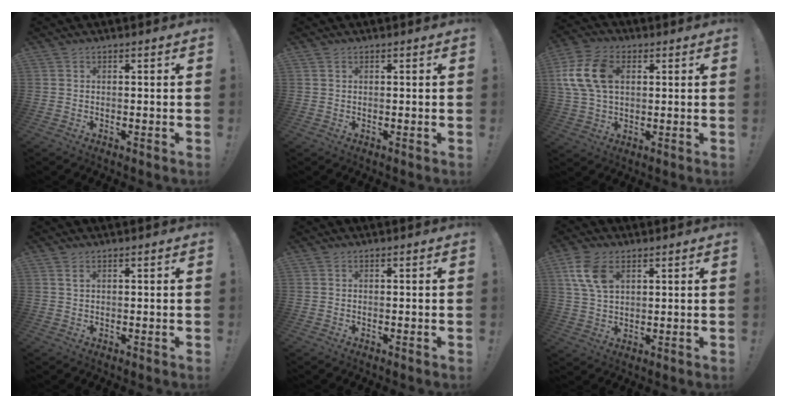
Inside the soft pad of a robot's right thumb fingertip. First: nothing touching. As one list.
[{"total": 0.5, "force": [0.3, 0.4, 0.2], "torque": [0.001, 0.001, 0.004]}, {"total": 14.8, "force": [3.1, 9.8, 10.6], "torque": [-0.205, 0.009, 0.064]}, {"total": 1.5, "force": [0.8, 0.6, 1.1], "torque": [-0.015, -0.002, 0.013]}, {"total": 0.0}, {"total": 9.8, "force": [4.3, 6.0, 6.5], "torque": [-0.127, -0.008, 0.083]}]